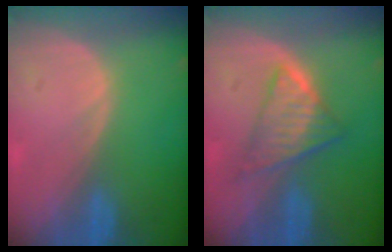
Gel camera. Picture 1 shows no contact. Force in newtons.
{"total": 6.1, "press": 5.7, "slide": 2.1}